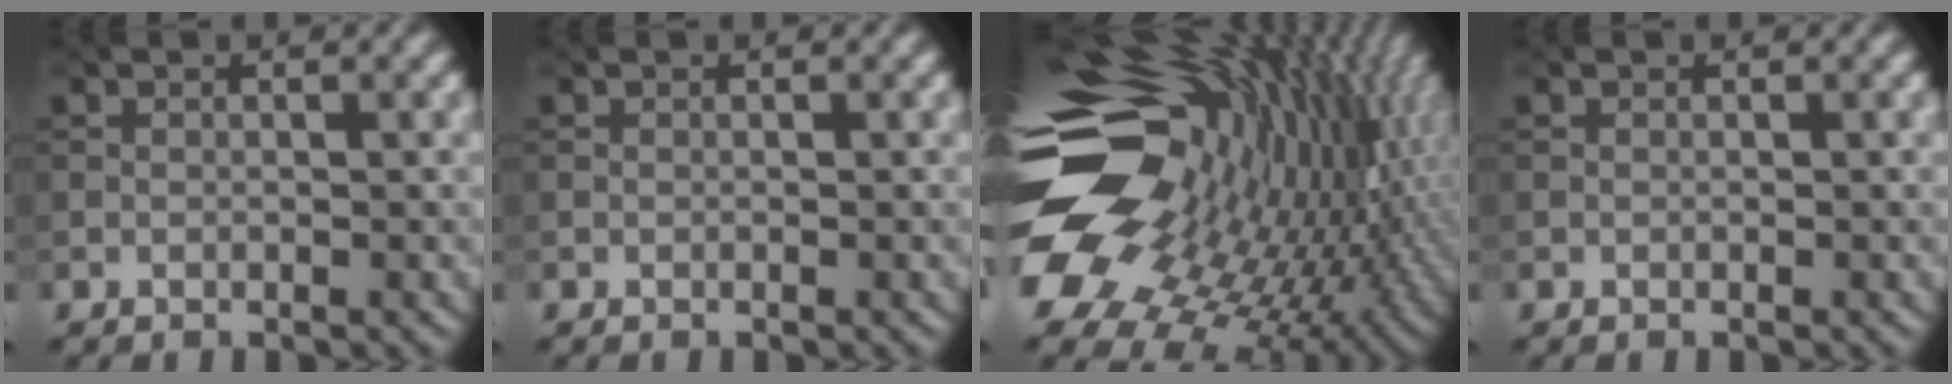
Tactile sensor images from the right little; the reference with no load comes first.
{"total": 0.0}
{"total": 19.8, "force": [-0.2, 13.1, 14.9], "torque": [-0.288, -0.036, 0.008]}
{"total": 0.0}